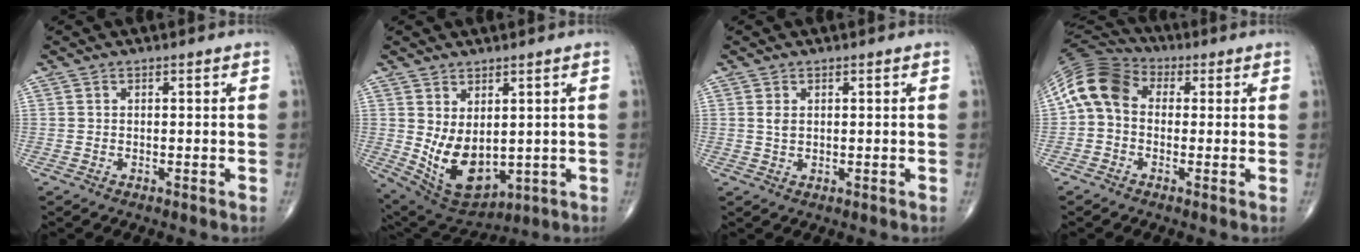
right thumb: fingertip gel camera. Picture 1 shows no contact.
{"total": 11.7, "force": [0.2, 7.0, 9.4], "torque": [-0.147, -0.017, 0.037]}
{"total": 1.6, "force": [0.5, 0.9, 1.2], "torque": [-0.024, -0.002, 0.013]}
{"total": 10.9, "force": [0.7, 8.2, 7.1], "torque": [-0.130, 0.030, -0.004]}